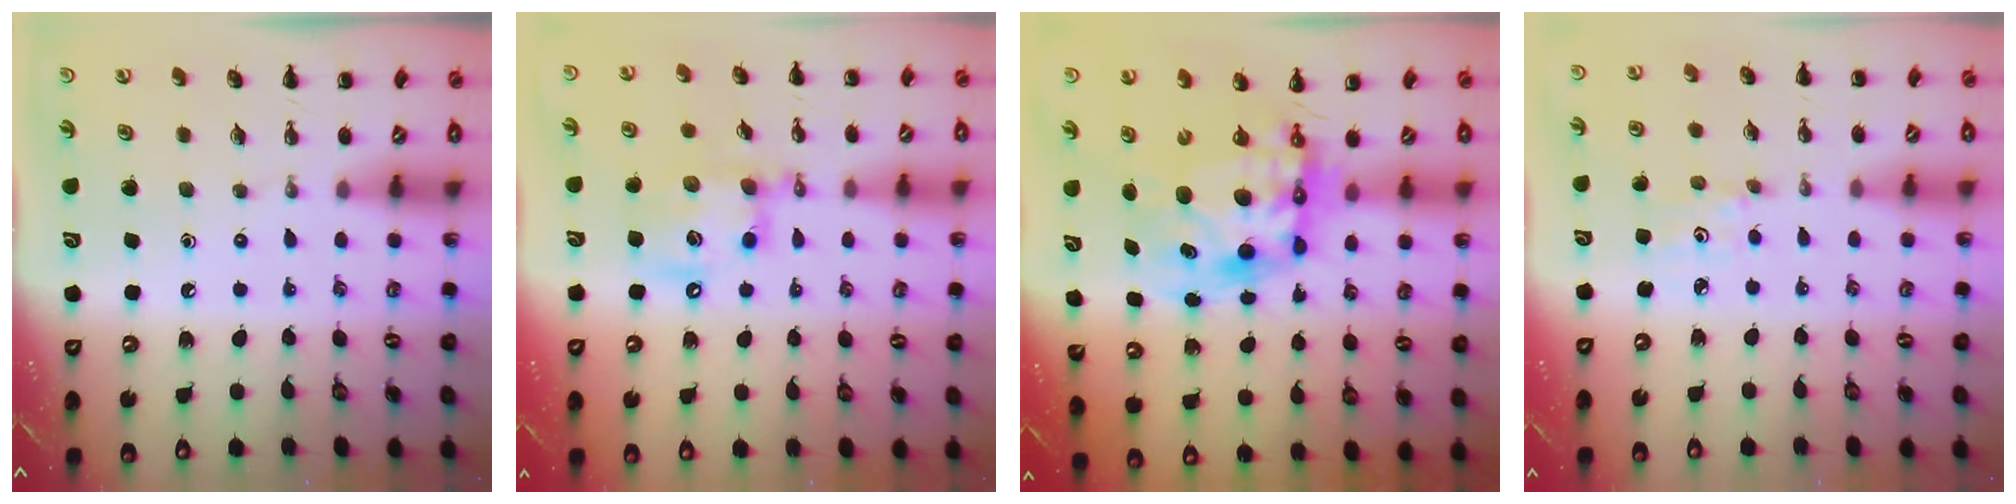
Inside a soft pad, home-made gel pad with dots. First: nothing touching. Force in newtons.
{"total": 14.6, "press": 14.4, "slide": 2.4}
{"total": 11.7, "press": 11.3, "slide": 2.9}
{"total": 2.9, "press": 2.8, "slide": 0.8}